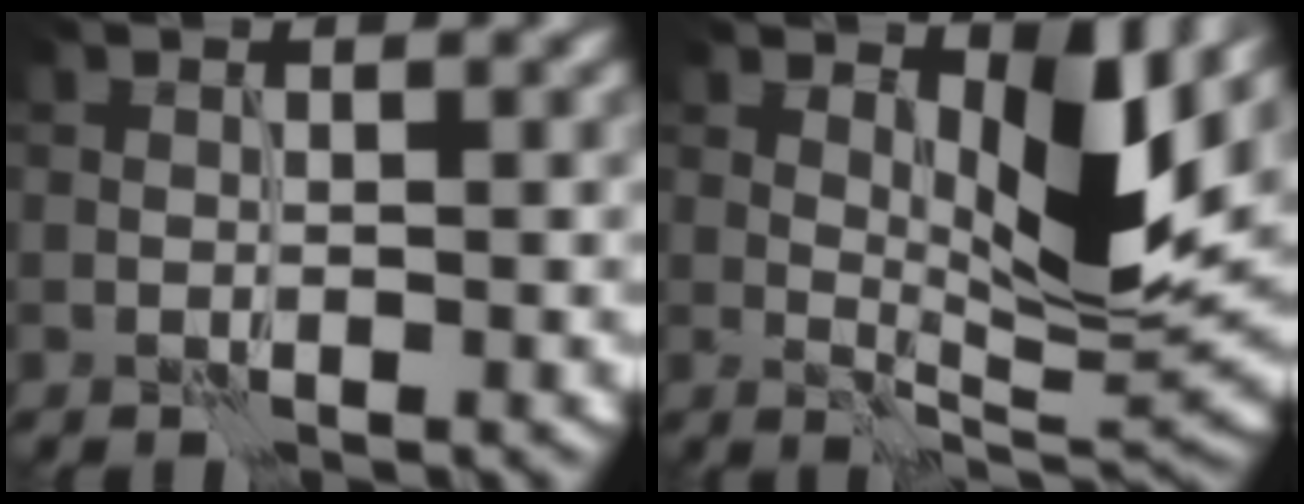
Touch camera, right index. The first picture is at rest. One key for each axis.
{"total": 6.2, "fx": 3.0, "fy": 1.8, "fz": 5.1, "tx": -0.083, "ty": -0.014, "tz": 0.049}